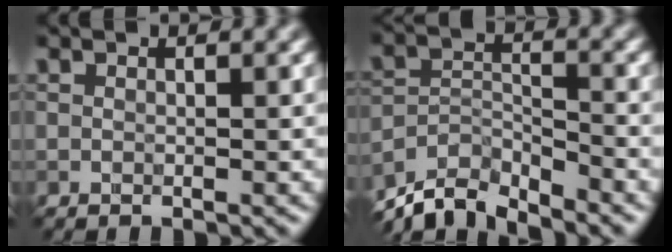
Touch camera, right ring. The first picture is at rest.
{"total": 6.2, "force": [-5.8, 1.4, 1.5], "torque": [-0.028, -0.009, -0.105]}